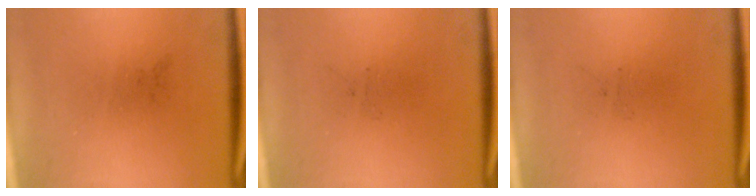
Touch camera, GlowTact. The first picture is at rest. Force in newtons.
{"total": 0.0}
{"total": 0.0}